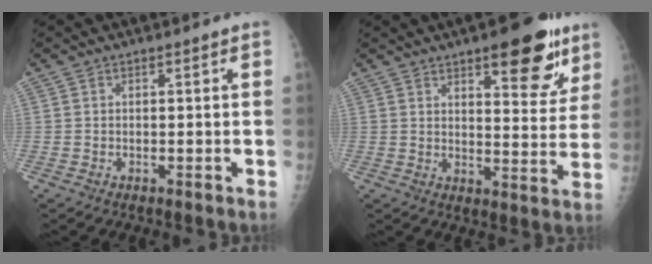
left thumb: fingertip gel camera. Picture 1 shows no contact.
{"total": 13.7, "force": [8.2, 5.2, 9.7], "torque": [-0.079, -0.042, 0.111]}